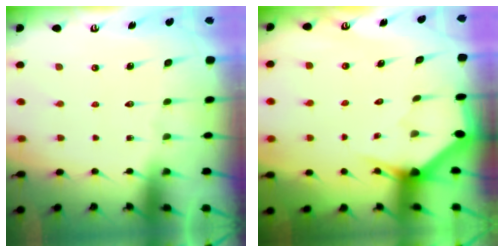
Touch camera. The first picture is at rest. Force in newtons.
{"total": 3.0, "press": 3.0, "slide": 0.0}